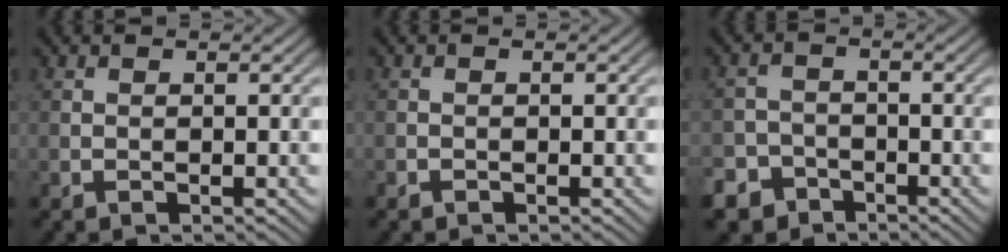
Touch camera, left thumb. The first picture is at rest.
{"total": 0.5, "force": [-0.4, 0.3, 0.1], "torque": [0.001, -0.004, -0.008]}
{"total": 6.1, "force": [-4.4, 4.2, 0.9], "torque": [-0.005, -0.013, -0.087]}